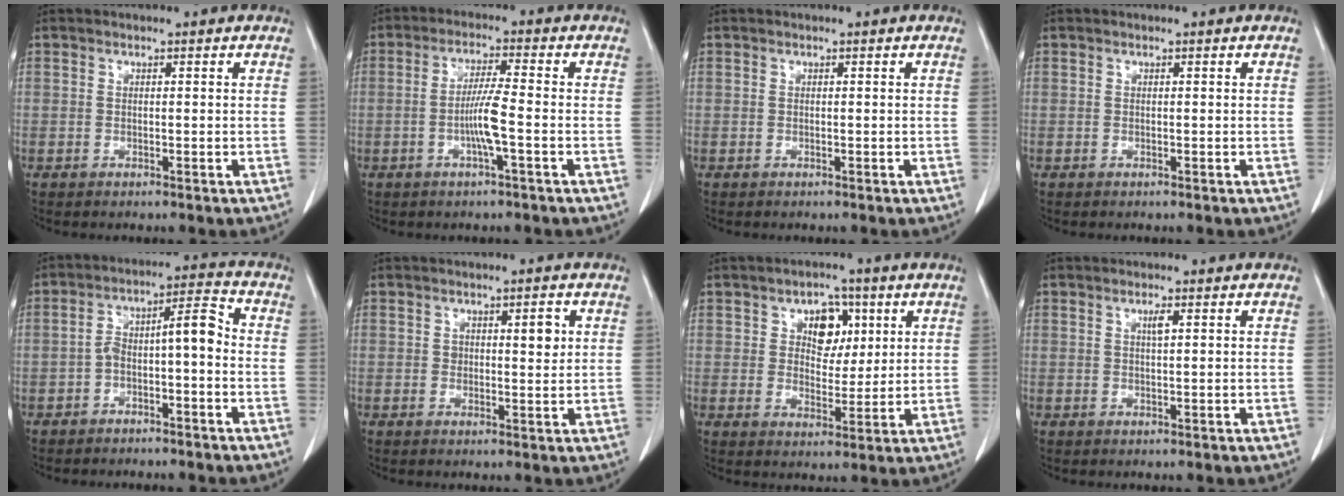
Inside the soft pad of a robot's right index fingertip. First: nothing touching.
{"total": 5.3, "force": [-1.4, -0.2, 5.1], "torque": [-0.103, 0.000, -0.028]}
{"total": 0.0}
{"total": 0.0}
{"total": 7.0, "force": [-1.7, 1.9, 6.6], "torque": [-0.112, 0.039, -0.028]}
{"total": 3.2, "force": [1.1, 1.2, 2.7], "torque": [-0.037, 0.001, 0.016]}
{"total": 6.3, "force": [2.4, 4.2, 4.1], "torque": [-0.056, 0.013, 0.040]}
{"total": 1.2, "force": [0.5, 0.1, 1.1], "torque": [-0.022, 0.000, 0.008]}